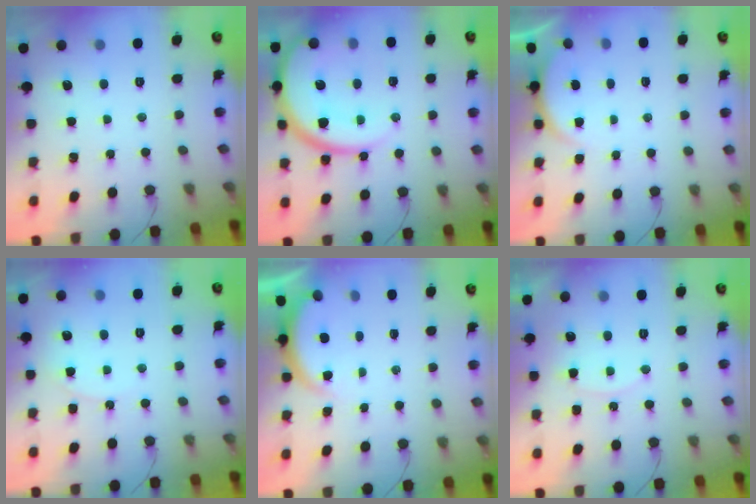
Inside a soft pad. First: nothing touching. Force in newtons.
{"total": 17.2, "press": 17.1, "slide": 1.4}
{"total": 2.2, "press": 2.1, "slide": 0.5}
{"total": 3.9, "press": 3.9, "slide": 0.5}
{"total": 2.5, "press": 2.4, "slide": 0.6}
{"total": 7.5, "press": 7.4, "slide": 0.7}